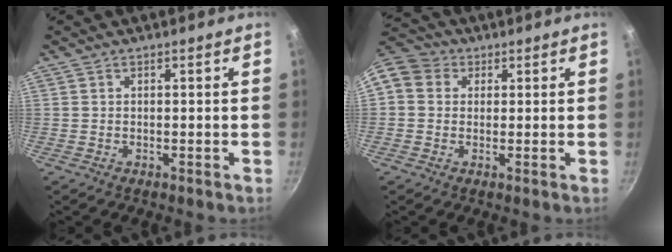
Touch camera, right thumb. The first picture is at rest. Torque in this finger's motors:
{"motor_torque": [2.12, 2.88, 1.57, -0.13, 0.28]}